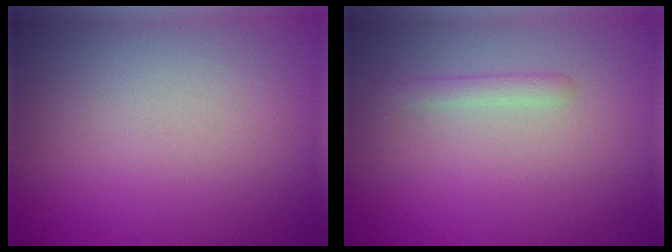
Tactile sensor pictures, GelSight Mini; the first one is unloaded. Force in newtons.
{"total": 1.2, "press": 1.2, "slide": 0.1}